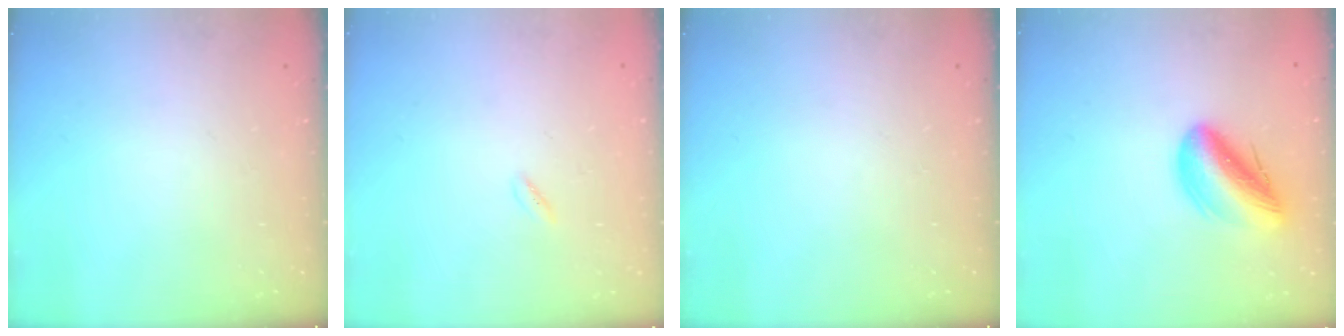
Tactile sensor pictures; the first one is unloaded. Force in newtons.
{"total": 0.9, "press": 0.8, "slide": 0.5}
{"total": 0.0}
{"total": 14.4, "press": 14.0, "slide": 3.3}